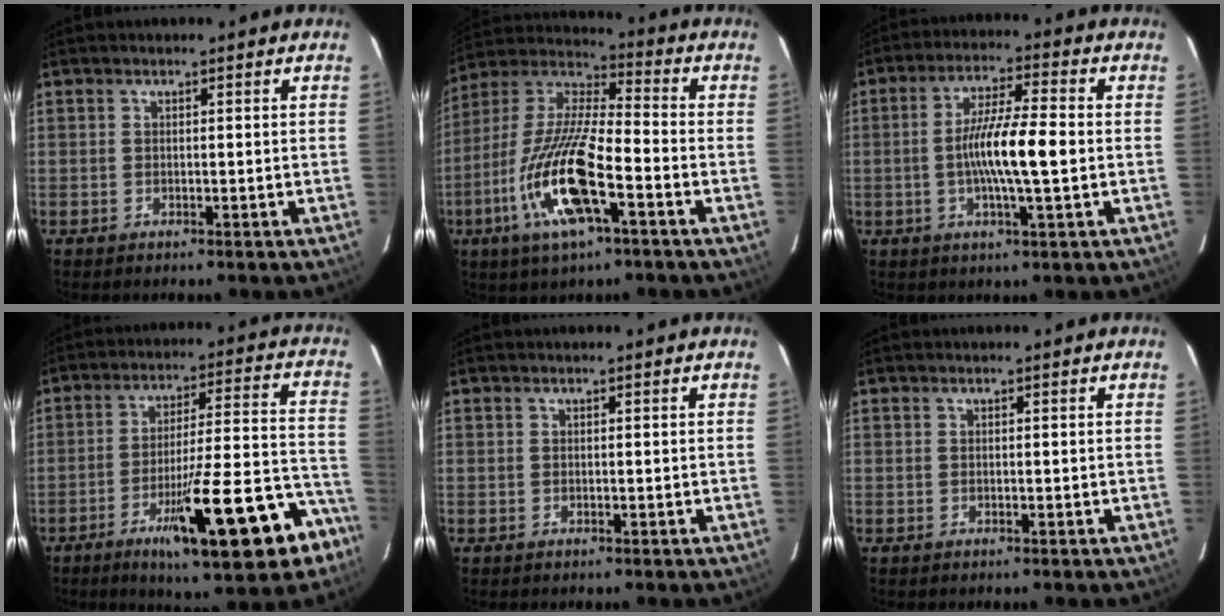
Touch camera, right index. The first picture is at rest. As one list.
[{"total": 16.9, "force": [-6.4, 3.3, 15.3], "torque": [-0.321, -0.011, -0.119]}, {"total": 9.8, "force": [-1.0, 0.7, 9.7], "torque": [-0.177, 0.002, -0.025]}, {"total": 19.6, "force": [-10.4, 2.2, 16.5], "torque": [-0.208, 0.003, -0.149]}, {"total": 0.0}, {"total": 0.0}]